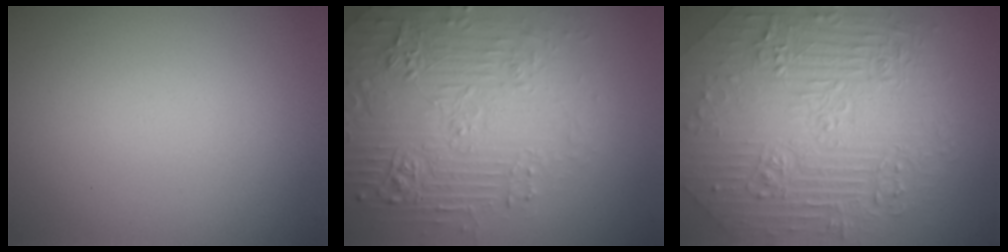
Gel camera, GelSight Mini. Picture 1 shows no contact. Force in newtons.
{"total": 7.6, "press": 5.6, "slide": 5.2}
{"total": 11.2, "press": 7.5, "slide": 8.2}